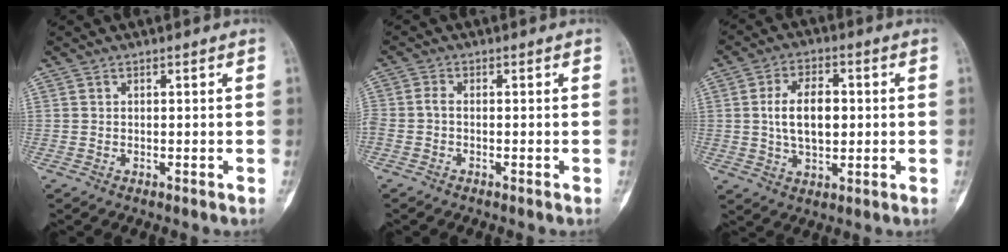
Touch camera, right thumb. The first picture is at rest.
{"total": 1.9, "force": [-0.8, 0.8, 1.6], "torque": [-0.045, 0.005, -0.021]}
{"total": 9.5, "force": [0.6, 5.6, 7.7], "torque": [-0.120, 0.007, 0.011]}